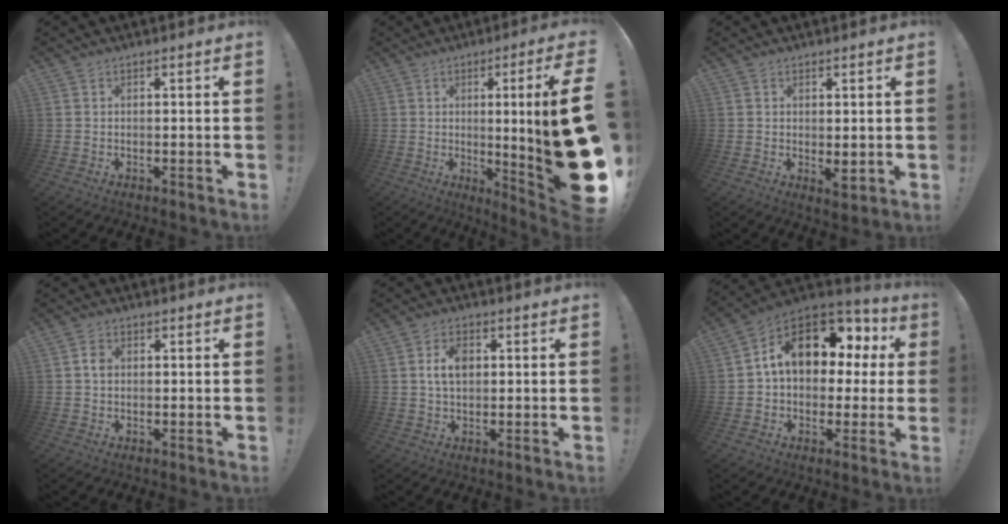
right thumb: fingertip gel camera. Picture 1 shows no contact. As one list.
[{"total": 21.7, "force": [-0.5, 0.3, 21.7], "torque": [-0.305, -0.033, -0.002]}, {"total": 3.1, "force": [0.5, 1.4, 2.7], "torque": [-0.020, -0.011, 0.010]}, {"total": 2.2, "force": [0.0, 1.7, 1.4], "torque": [-0.020, 0.003, -0.002]}, {"total": 5.9, "force": [1.0, 3.6, 4.6], "torque": [-0.075, 0.006, 0.017]}, {"total": 15.2, "force": [5.7, 9.8, 10.2], "torque": [-0.154, -0.023, 0.099]}]